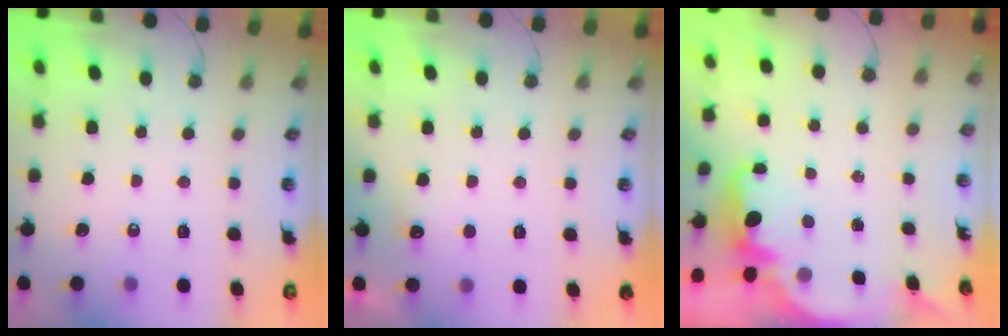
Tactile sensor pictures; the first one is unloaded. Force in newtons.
{"total": 6.2, "press": 6.0, "slide": 1.3}
{"total": 2.4, "press": 2.3, "slide": 0.6}